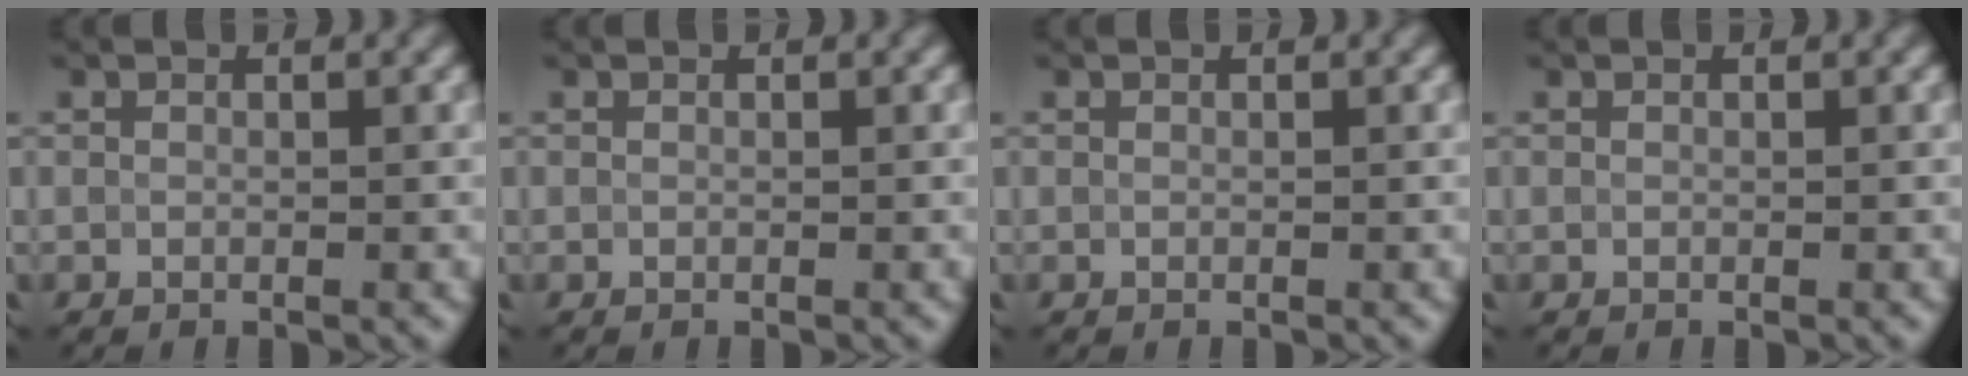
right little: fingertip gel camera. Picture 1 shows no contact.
{"total": 0.0}
{"total": 0.0}
{"total": 0.0}